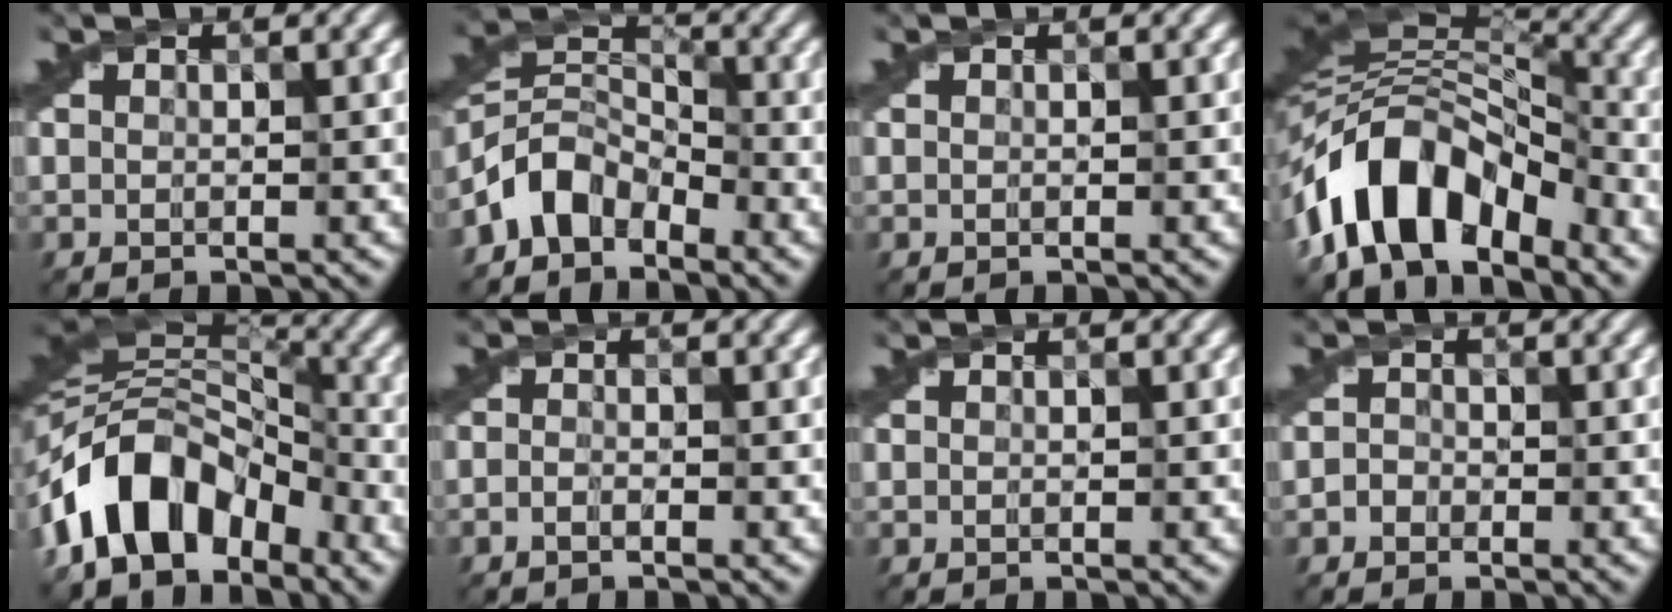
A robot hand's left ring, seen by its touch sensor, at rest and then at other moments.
{"total": 5.0, "force": [-4.0, 2.6, 1.5], "torque": [-0.020, 0.004, -0.091]}
{"total": 0.0}
{"total": 11.2, "force": [-6.2, 5.4, 7.6], "torque": [-0.120, 0.017, -0.120]}
{"total": 10.8, "force": [-5.7, 6.1, 6.8], "torque": [-0.103, 0.024, -0.120]}
{"total": 1.0, "force": [-0.9, 0.2, 0.3], "torque": [-0.004, -0.006, -0.027]}
{"total": 0.0}
{"total": 1.4, "force": [-0.5, 1.3, 0.4], "torque": [0.008, 0.003, -0.023]}